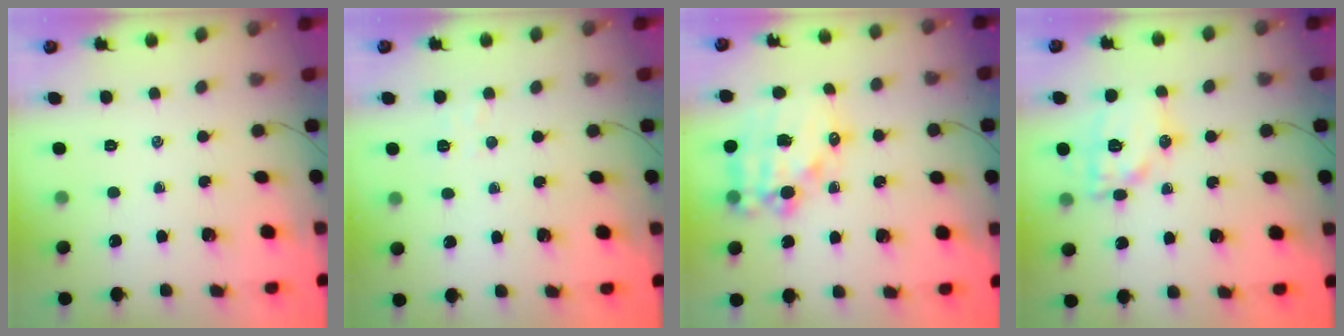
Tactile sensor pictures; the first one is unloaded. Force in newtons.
{"total": 3.9, "press": 3.8, "slide": 1.1}
{"total": 15.8, "press": 15.5, "slide": 3.2}
{"total": 13.6, "press": 13.6, "slide": 1.0}